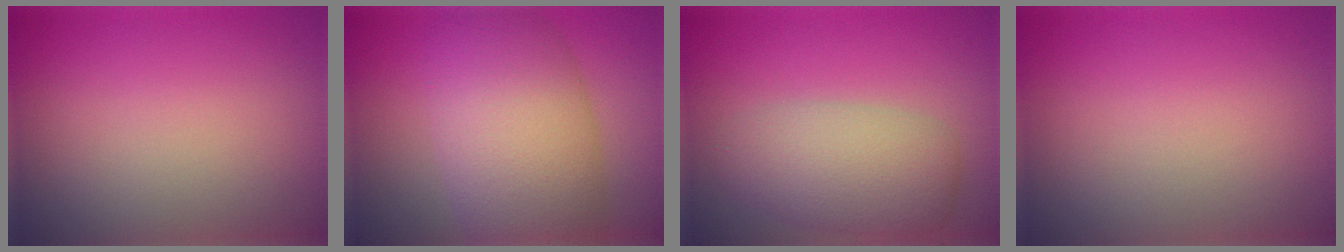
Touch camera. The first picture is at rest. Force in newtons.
{"total": 10.4, "press": 10.4, "slide": 0.3}
{"total": 5.3, "press": 5.3, "slide": 0.3}
{"total": 0.0}